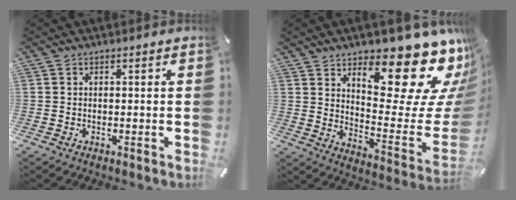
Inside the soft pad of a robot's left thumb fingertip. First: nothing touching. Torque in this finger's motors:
{"motor_torque": [3.03, 1.98, 1.38, -1.38, 0.12]}